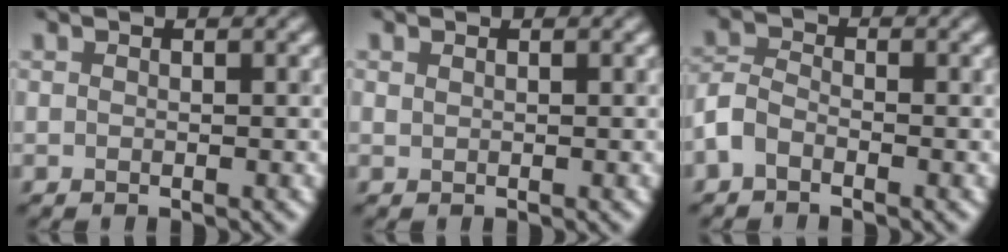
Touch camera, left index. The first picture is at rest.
{"total": 0.0}
{"total": 2.3, "force": [-1.9, 1.0, 0.8], "torque": [-0.017, 0.005, -0.047]}